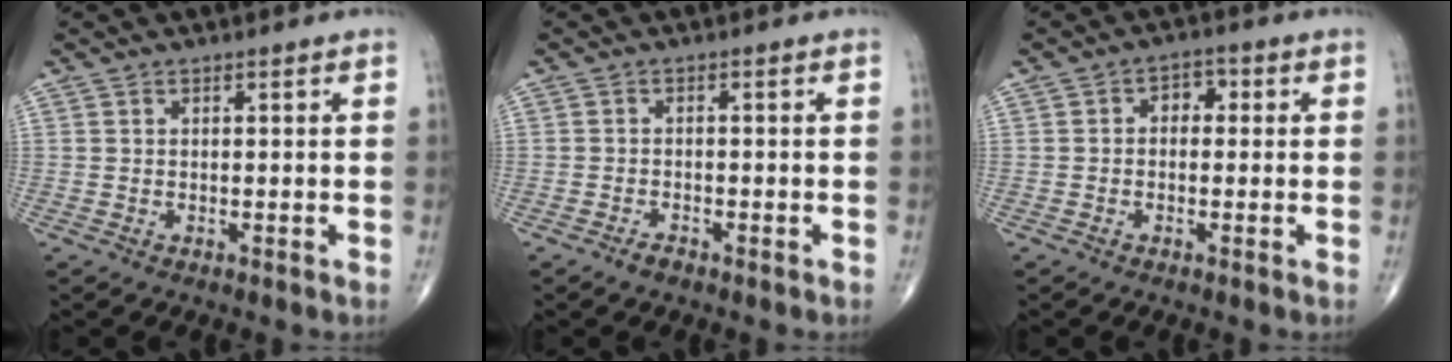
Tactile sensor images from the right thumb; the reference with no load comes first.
{"total": 1.6, "force": [-1.2, 0.7, 0.7], "torque": [-0.014, 0.005, -0.023]}
{"total": 3.3, "force": [0.2, 2.4, 2.2], "torque": [-0.012, 0.015, -0.009]}